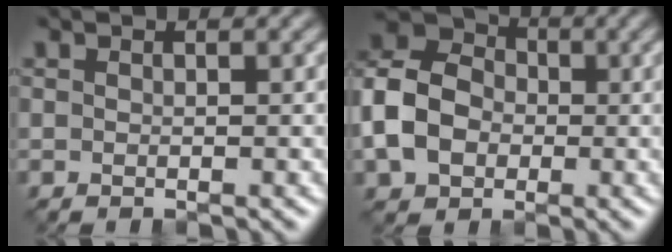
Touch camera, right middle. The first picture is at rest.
{"total": 7.7, "force": [-2.1, 6.0, 4.4], "torque": [-0.102, 0.006, -0.054]}